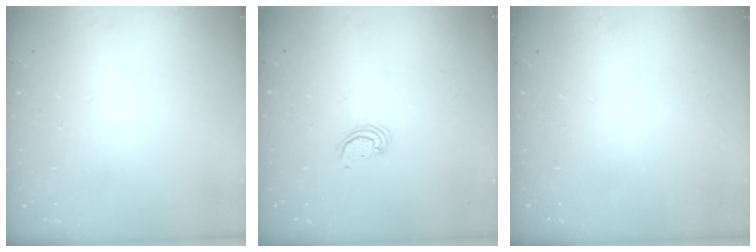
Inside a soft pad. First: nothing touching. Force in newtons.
{"total": 2.4, "press": 2.4, "slide": 0.3}
{"total": 0.0}